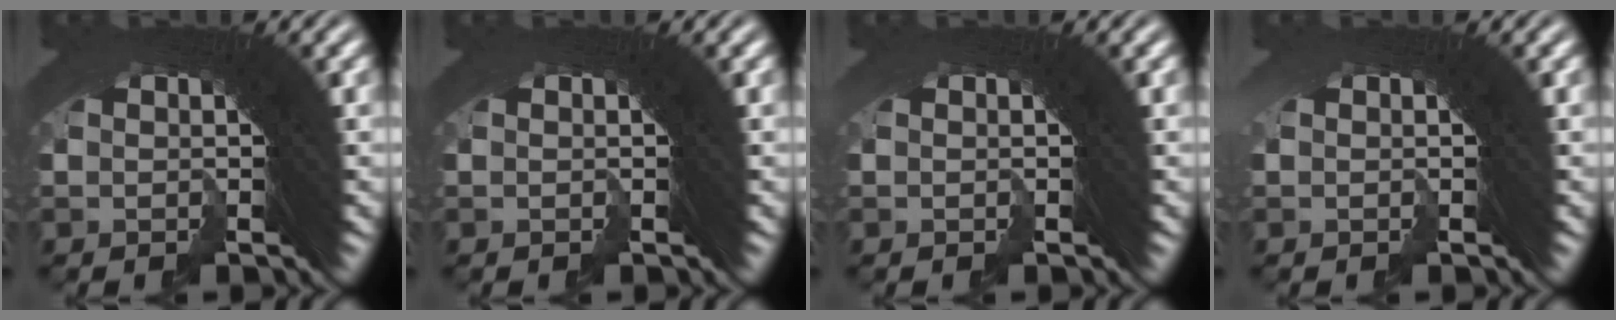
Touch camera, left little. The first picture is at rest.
{"total": 0.0}
{"total": 0.7, "force": [-0.1, -0.3, -0.6], "torque": [0.012, 0.002, -0.003]}
{"total": 1.5, "force": [0.0, -1.0, -1.1], "torque": [0.026, 0.006, -0.002]}